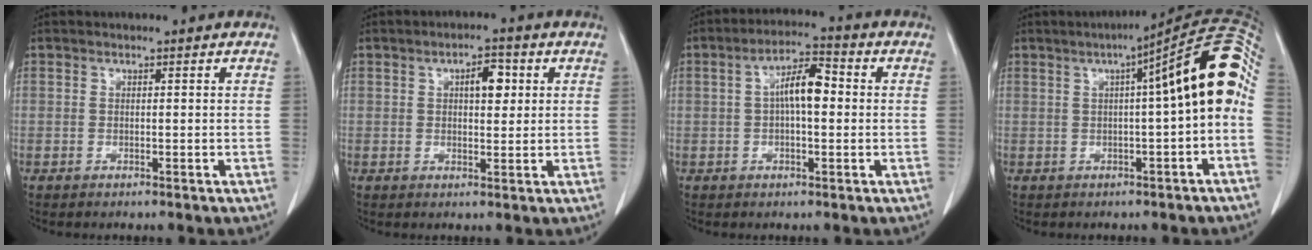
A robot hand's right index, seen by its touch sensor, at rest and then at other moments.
{"total": 4.4, "force": [1.4, 1.8, 3.8], "torque": [-0.054, 0.008, 0.018]}
{"total": 6.9, "force": [0.6, 2.2, 6.5], "torque": [-0.119, 0.022, 0.005]}
{"total": 13.1, "force": [1.5, 0.8, 13.0], "torque": [-0.169, 0.045, 0.012]}